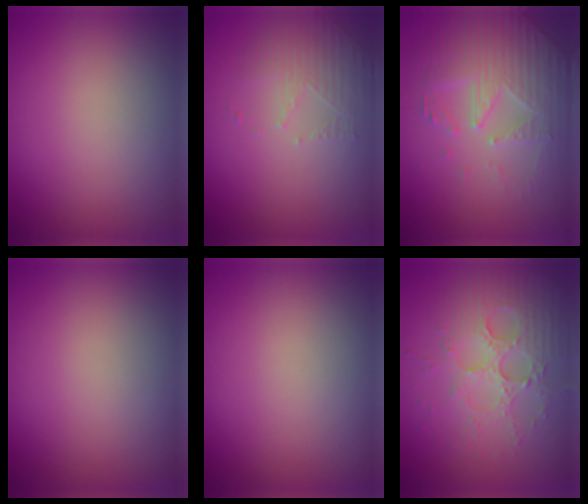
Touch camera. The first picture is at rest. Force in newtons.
{"total": 1.8, "press": 1.1, "slide": 1.4}
{"total": 4.3, "press": 4.1, "slide": 1.3}
{"total": 0.0}
{"total": 0.0}
{"total": 4.1, "press": 3.9, "slide": 1.3}